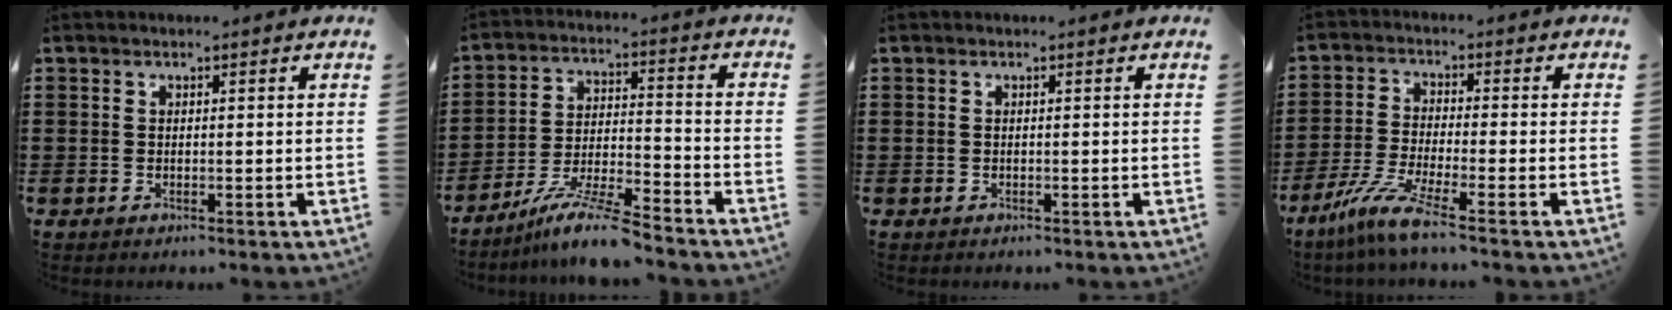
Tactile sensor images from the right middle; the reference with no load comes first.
{"total": 8.9, "force": [-7.6, 0.4, 4.7], "torque": [-0.094, 0.001, -0.148]}
{"total": 0.0}
{"total": 6.6, "force": [-4.7, 0.1, 4.5], "torque": [-0.107, -0.022, -0.095]}